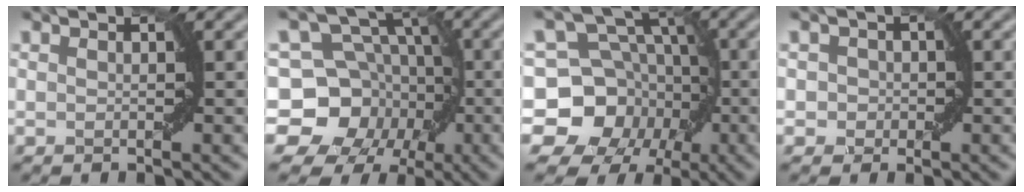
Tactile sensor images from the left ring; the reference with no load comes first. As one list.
[{"total": 13.3, "force": [-3.9, 11.8, 4.8], "torque": [-0.090, 0.015, -0.094]}, {"total": 13.5, "force": [-4.1, 12.0, 4.7], "torque": [-0.088, 0.010, -0.097]}, {"total": 1.5, "force": [0.1, 1.5, 0.4], "torque": [0.008, 0.003, -0.005]}]